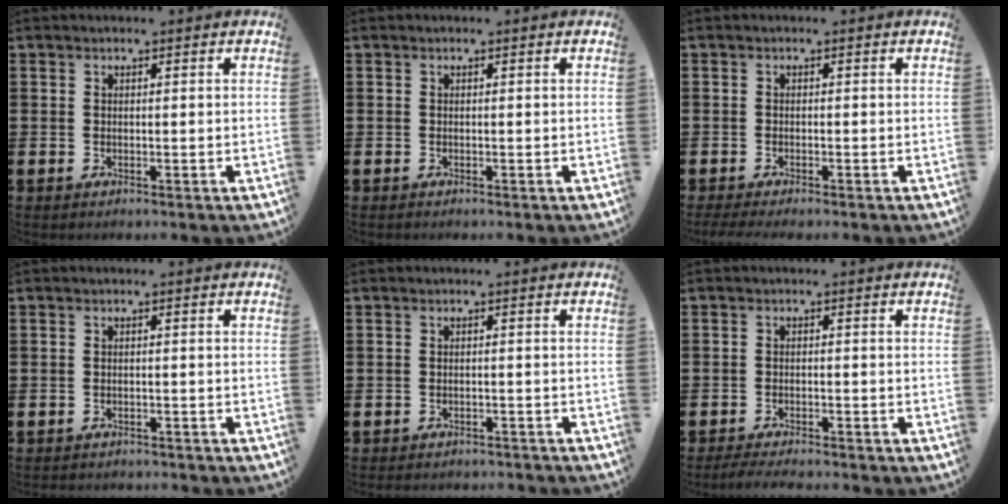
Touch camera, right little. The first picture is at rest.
{"total": 0.0}
{"total": 0.8, "force": [-0.6, 0.0, 0.5], "torque": [-0.009, -0.002, -0.013]}
{"total": 0.9, "force": [-0.9, 0.0, -0.1], "torque": [-0.002, 0.001, -0.019]}
{"total": 1.1, "force": [-1.1, 0.0, -0.1], "torque": [-0.002, 0.001, -0.023]}
{"total": 1.7, "force": [-1.6, 0.0, 0.5], "torque": [-0.009, 0.004, -0.032]}